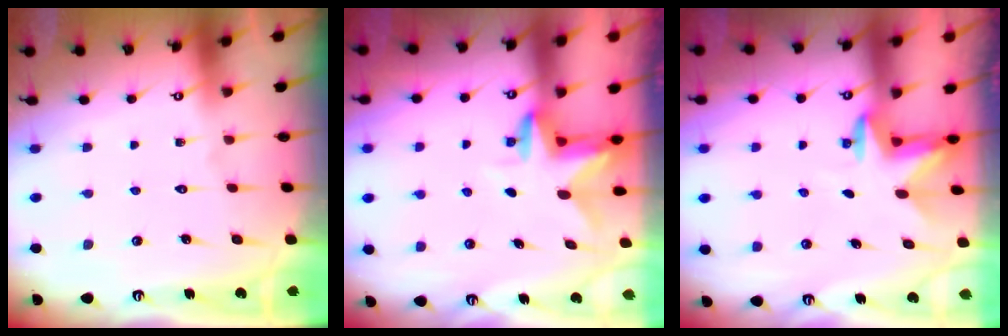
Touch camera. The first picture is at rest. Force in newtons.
{"total": 3.1, "press": 3.1, "slide": 0.4}
{"total": 2.9, "press": 2.8, "slide": 0.7}